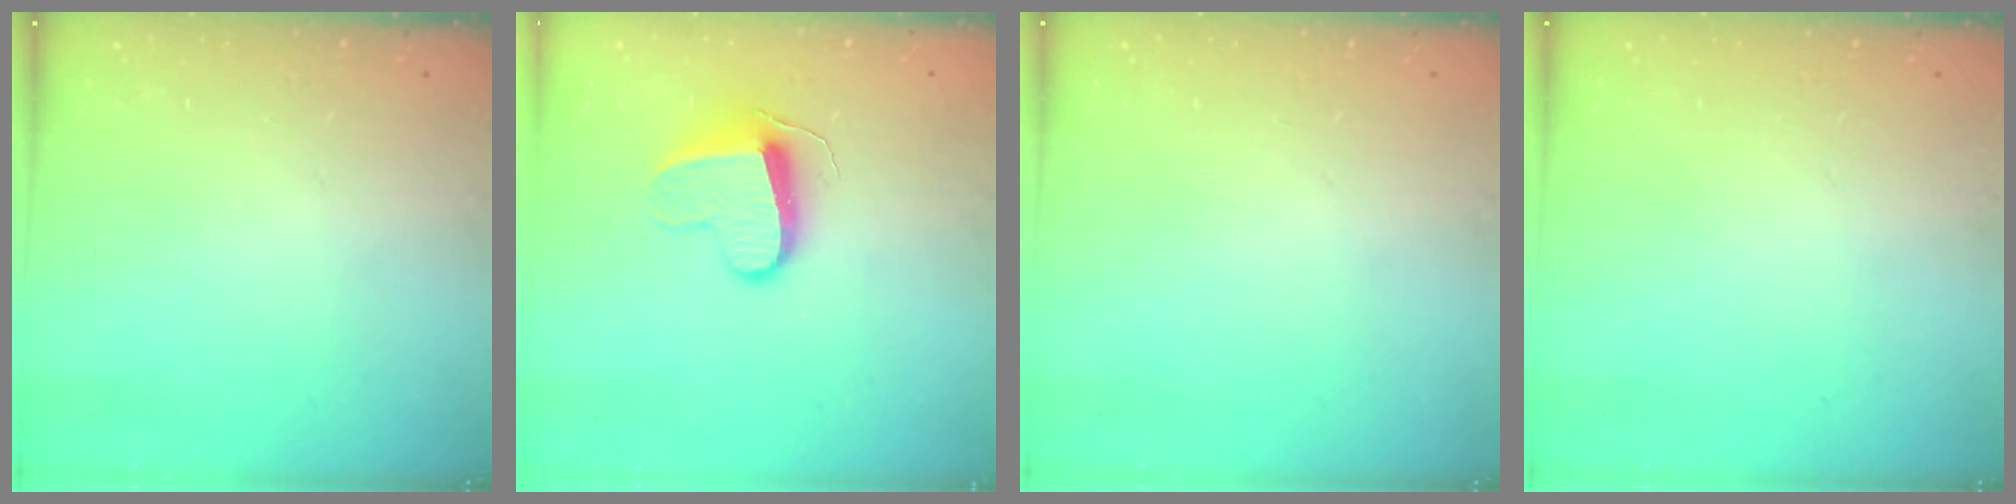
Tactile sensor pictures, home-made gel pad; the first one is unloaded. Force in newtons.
{"total": 9.7, "press": 9.7, "slide": 0.3}
{"total": 0.0}
{"total": 0.0}